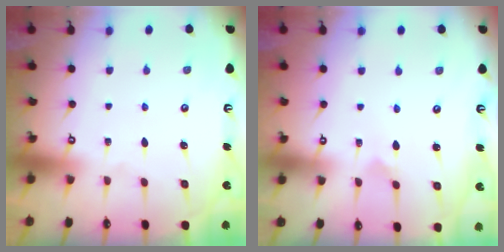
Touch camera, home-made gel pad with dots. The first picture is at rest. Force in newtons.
{"total": 1.0, "press": 1.0, "slide": 0.1}